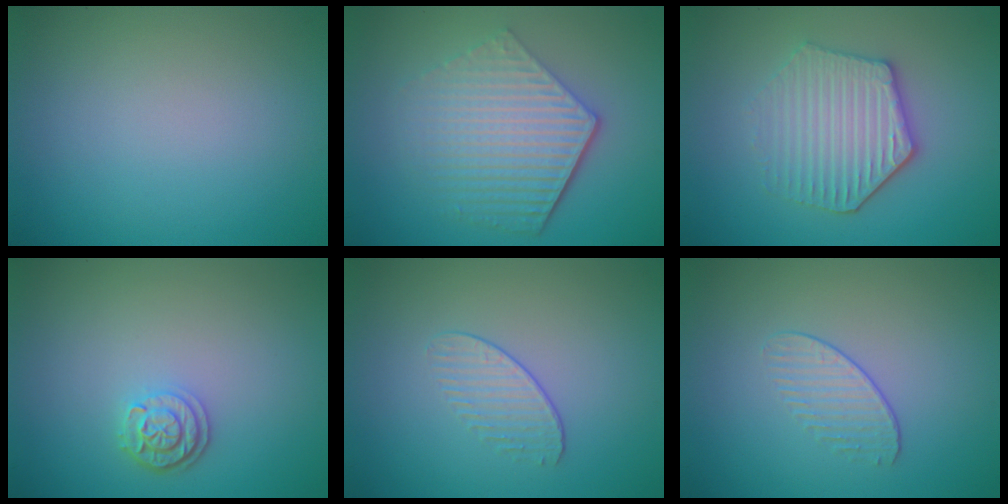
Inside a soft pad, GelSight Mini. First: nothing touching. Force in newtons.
{"total": 6.1, "press": 4.4, "slide": 4.2}
{"total": 4.4, "press": 4.0, "slide": 1.8}
{"total": 2.4, "press": 2.1, "slide": 1.2}
{"total": 1.3, "press": 0.7, "slide": 1.1}
{"total": 1.3, "press": 0.7, "slide": 1.1}